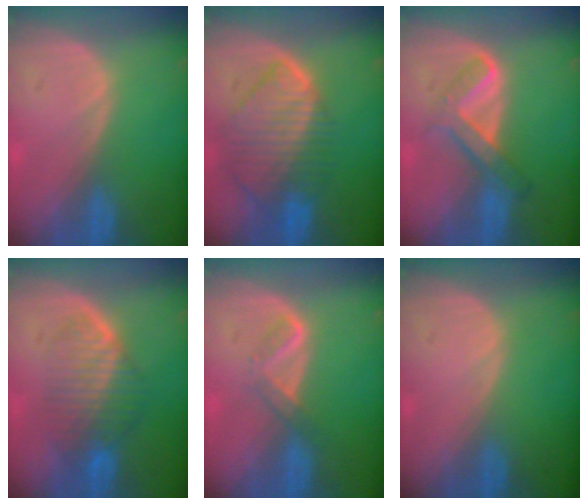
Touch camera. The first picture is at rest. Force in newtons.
{"total": 9.9, "press": 8.6, "slide": 4.9}
{"total": 6.0, "press": 5.3, "slide": 2.8}
{"total": 7.4, "press": 6.8, "slide": 3.0}
{"total": 2.8, "press": 2.7, "slide": 0.7}
{"total": 0.0}